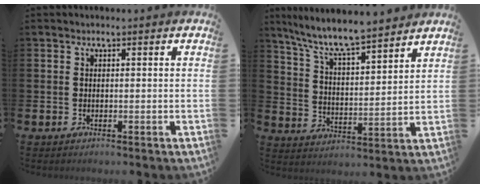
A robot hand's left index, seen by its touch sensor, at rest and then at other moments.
{"total": 8.3, "force": [7.9, 0.7, 2.7], "torque": [-0.089, -0.055, 0.139]}